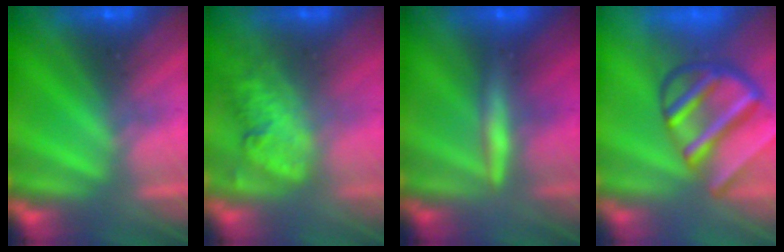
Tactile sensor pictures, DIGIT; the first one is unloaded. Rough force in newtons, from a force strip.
{"total": 2.4}
{"total": 2.5}
{"total": 6.9}